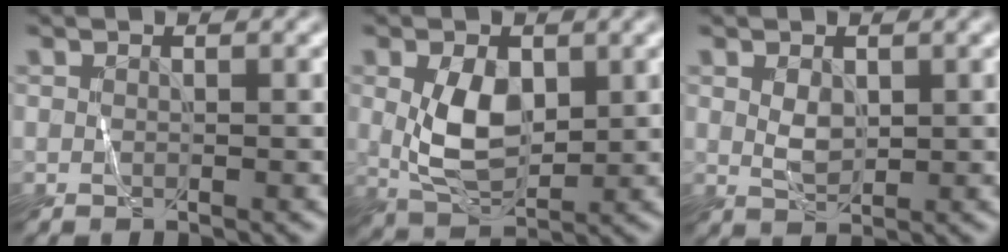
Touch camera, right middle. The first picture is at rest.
{"total": 4.8, "force": [0.7, 2.9, 3.7], "torque": [-0.085, 0.000, 0.022]}
{"total": 1.5, "force": [0.6, 1.0, 1.0], "torque": [-0.028, -0.002, 0.018]}